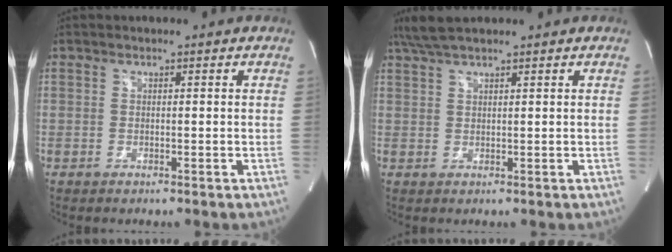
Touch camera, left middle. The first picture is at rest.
{"total": 5.1, "force": [4.2, 0.5, 2.9], "torque": [-0.060, 0.026, 0.082]}